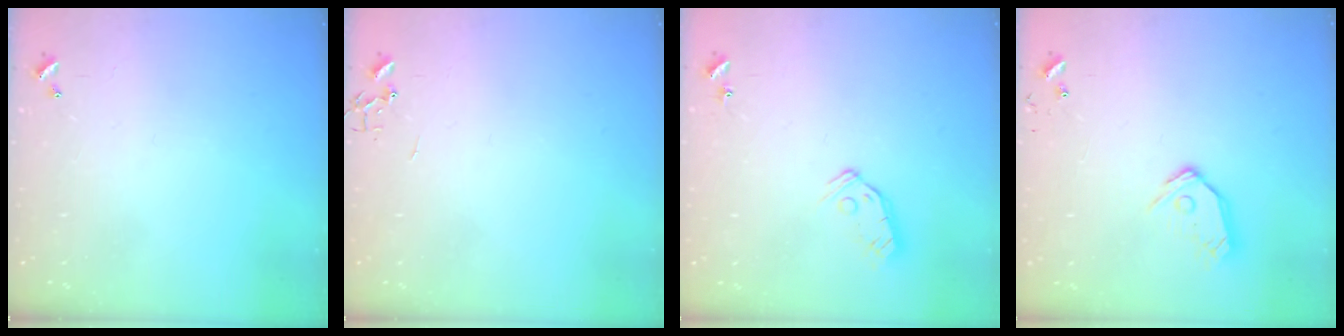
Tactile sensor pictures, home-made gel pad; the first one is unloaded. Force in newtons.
{"total": 0.0}
{"total": 7.5, "press": 7.5, "slide": 0.4}
{"total": 10.1, "press": 10.1, "slide": 1.2}